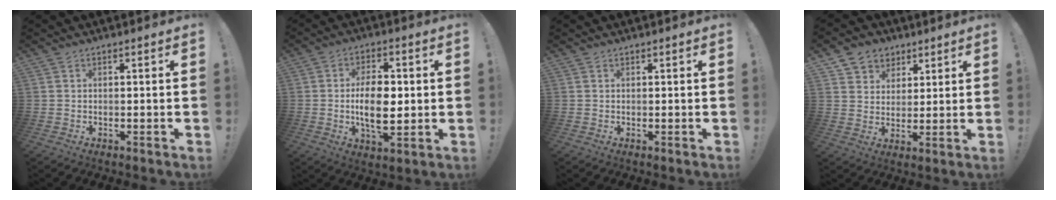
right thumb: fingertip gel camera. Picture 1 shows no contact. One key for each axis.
{"total": 12.4, "fx": -0.2, "fy": 6.6, "fz": 10.5, "tx": -0.175, "ty": -0.007, "tz": -0.013}
{"total": 0.5, "fx": 0.4, "fy": -0.1, "fz": -0.3, "tx": 0.012, "ty": -0.005, "tz": 0.008}
{"total": 7.3, "fx": 3.7, "fy": 6.2, "fz": 0.7, "tx": -0.004, "ty": -0.034, "tz": 0.074}